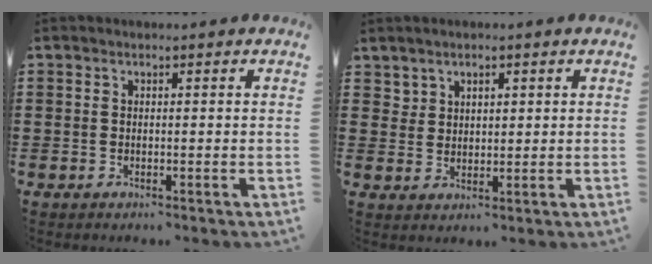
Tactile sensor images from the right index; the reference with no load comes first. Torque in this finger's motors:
{"motor_torque": [0.00, 0.03, -0.05, 0.00]}